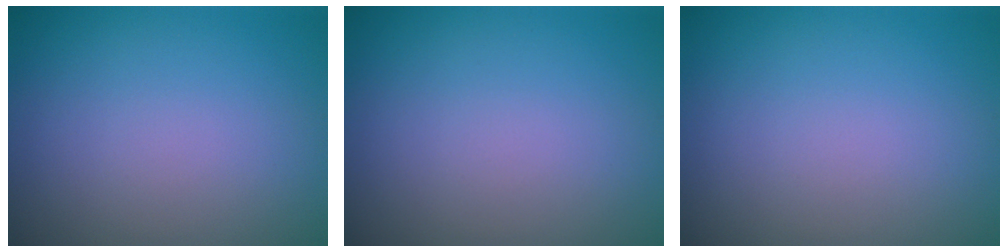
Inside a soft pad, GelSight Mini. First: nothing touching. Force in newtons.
{"total": 0.0}
{"total": 0.0}